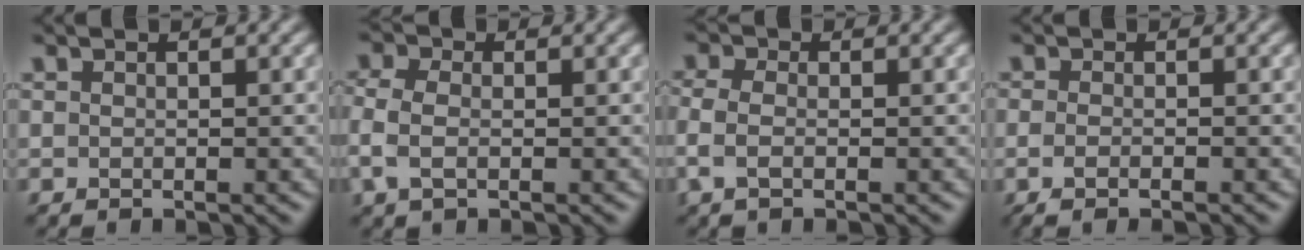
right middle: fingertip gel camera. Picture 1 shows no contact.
{"total": 3.1, "force": [-0.5, 2.0, 2.3], "torque": [-0.069, -0.002, -0.013]}
{"total": 2.3, "force": [-0.5, 1.2, 1.9], "torque": [-0.057, -0.006, -0.011]}
{"total": 2.0, "force": [-0.8, 0.6, 1.7], "torque": [-0.025, -0.008, -0.019]}